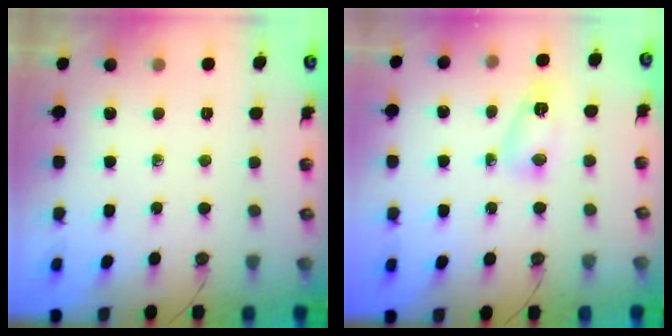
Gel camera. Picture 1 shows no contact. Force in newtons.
{"total": 5.0, "press": 5.0, "slide": 0.4}